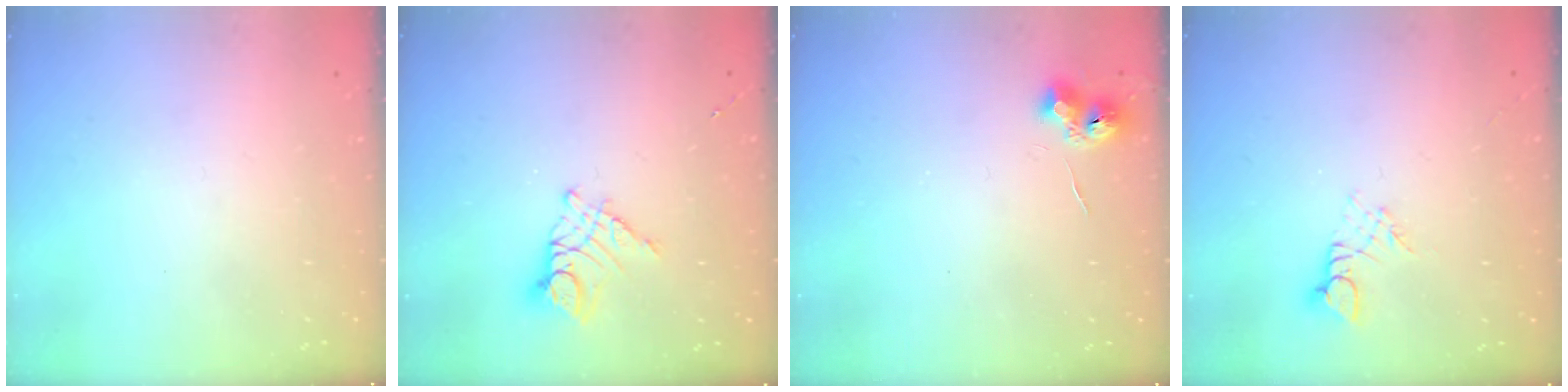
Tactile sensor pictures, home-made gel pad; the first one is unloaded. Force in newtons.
{"total": 10.5, "press": 10.5, "slide": 1.0}
{"total": 6.8, "press": 6.7, "slide": 0.6}
{"total": 2.3, "press": 2.3, "slide": 0.2}